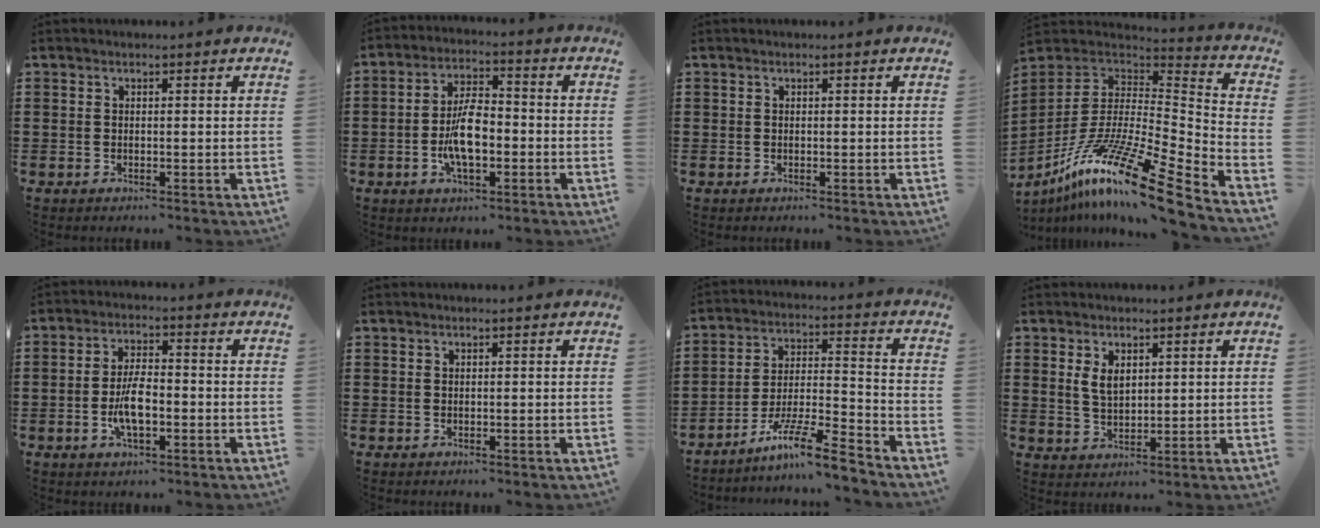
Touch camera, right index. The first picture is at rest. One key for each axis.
{"total": 8.2, "fx": -1.8, "fy": 3.5, "fz": 7.2, "tx": -0.156, "ty": 0.000, "tz": -0.040}
{"total": 0.0}
{"total": 17.2, "fx": -11.1, "fy": 2.5, "fz": 12.9, "tx": -0.244, "ty": 0.024, "tz": -0.202}
{"total": 6.3, "fx": -1.5, "fy": 2.5, "fz": 5.6, "tx": -0.123, "ty": -0.002, "tz": -0.034}
{"total": 0.0}
{"total": 10.4, "fx": -8.6, "fy": 0.4, "fz": 5.9, "tx": -0.105, "ty": 0.012, "tz": -0.166}
{"total": 3.4, "fx": 1.4, "fy": 2.0, "fz": 2.4, "tx": -0.043, "ty": 0.002, "tz": 0.023}